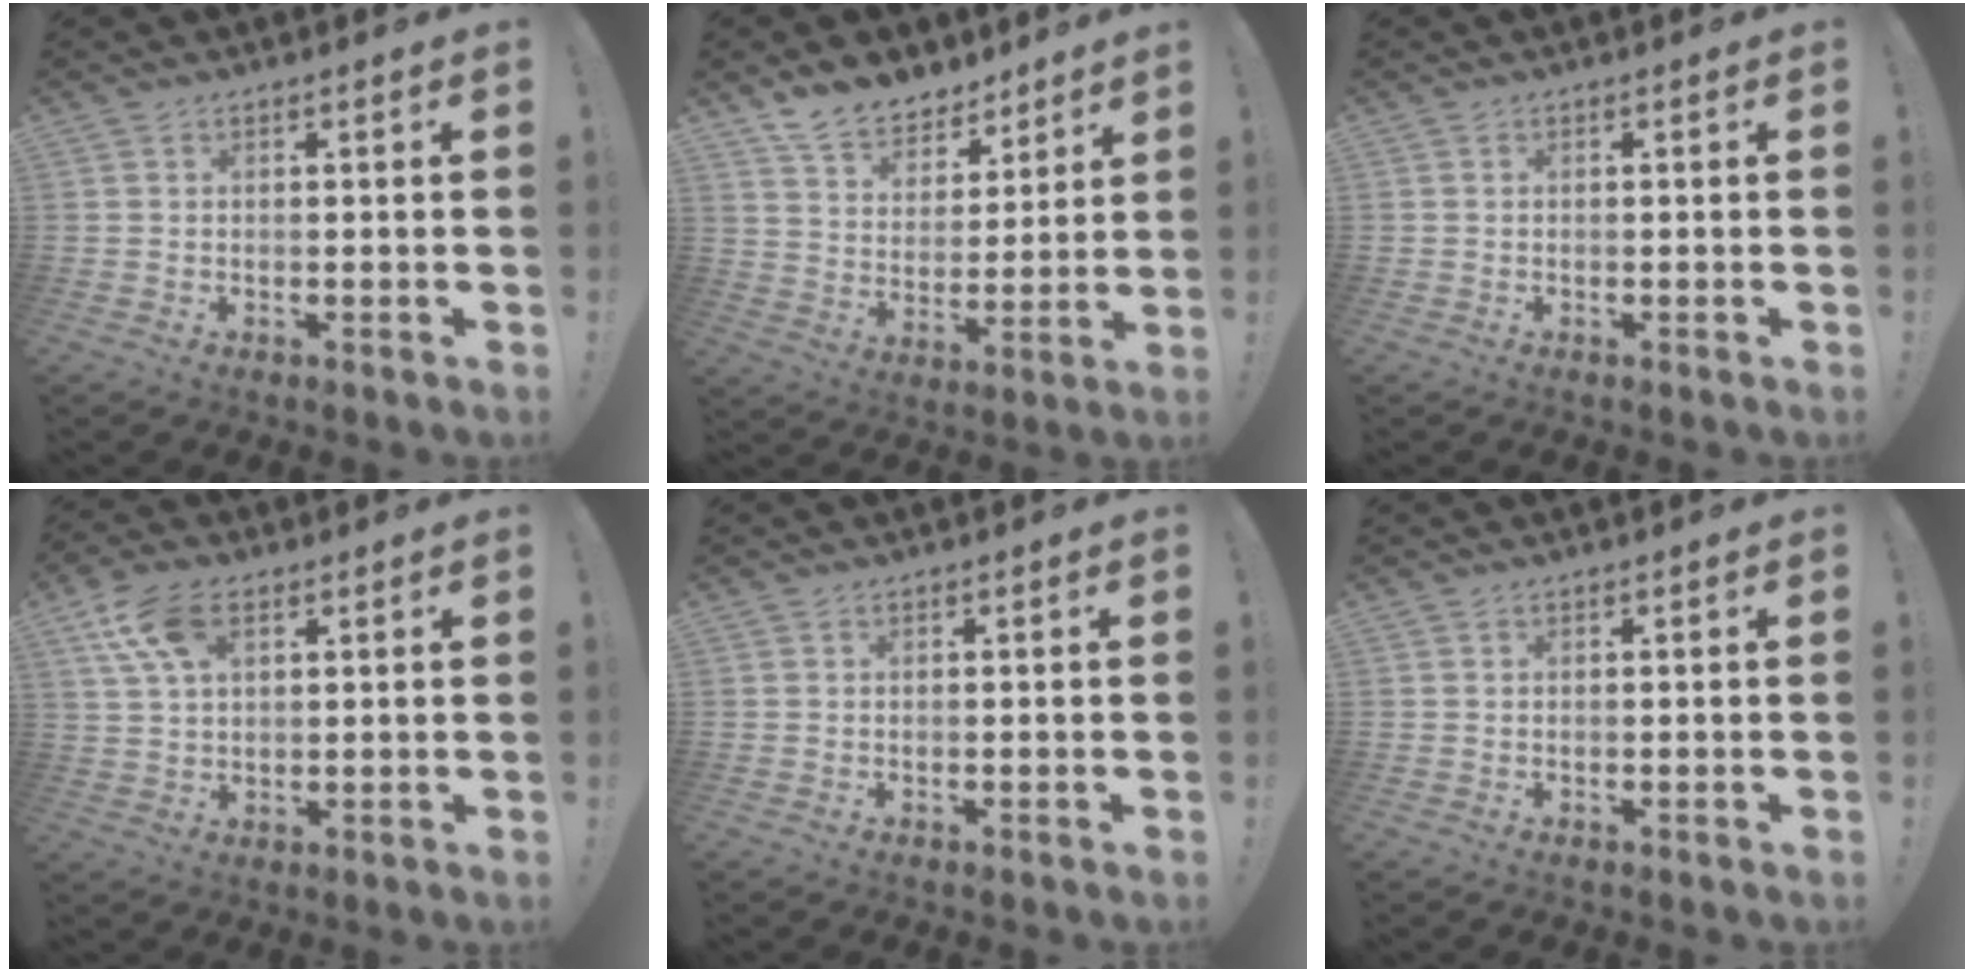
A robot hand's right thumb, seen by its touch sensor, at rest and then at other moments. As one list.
[{"total": 11.1, "force": [9.4, 5.4, 2.1], "torque": [-0.050, -0.073, 0.184]}, {"total": 0.0}, {"total": 11.1, "force": [5.0, 6.2, 7.7], "torque": [-0.136, -0.009, 0.096]}, {"total": 0.0}, {"total": 0.0}]